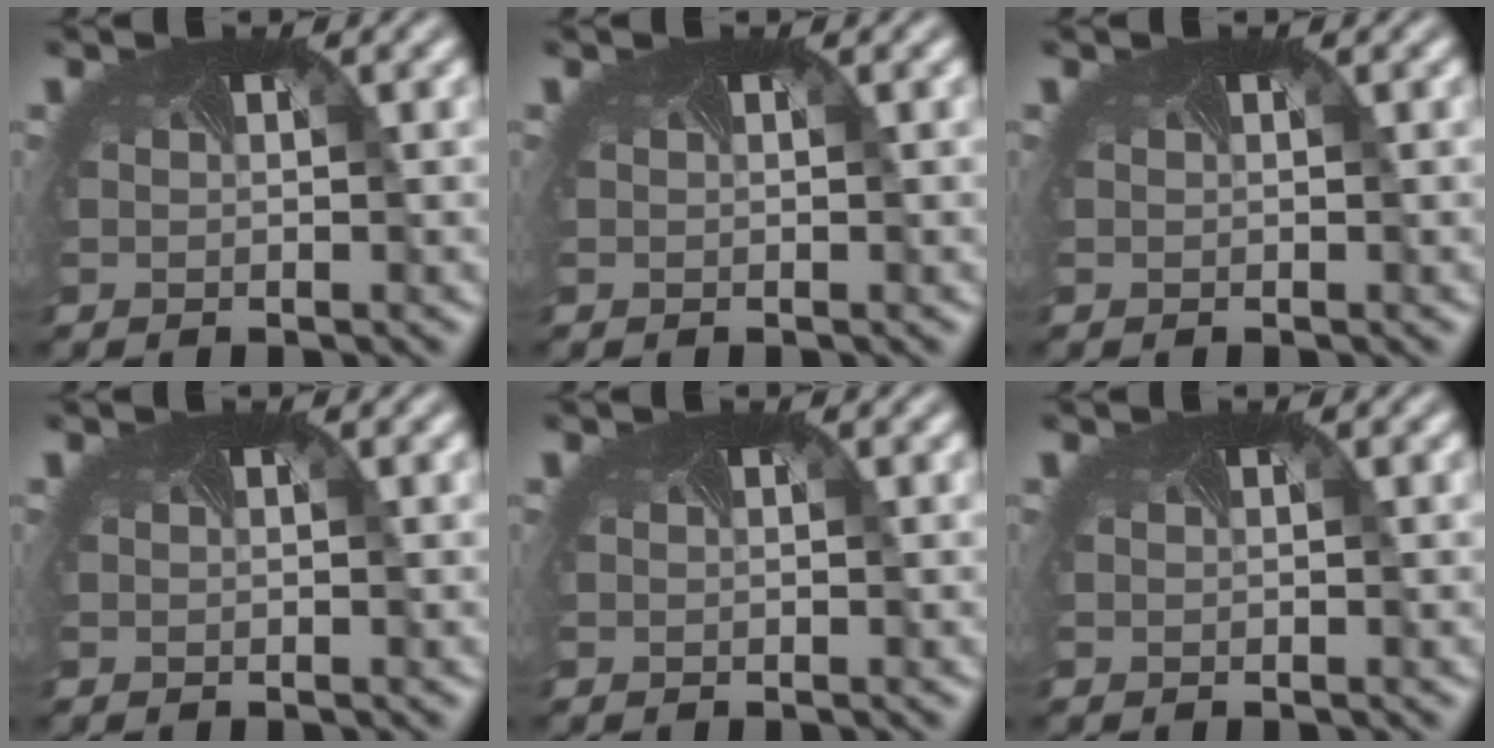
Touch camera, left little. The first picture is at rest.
{"total": 0.0}
{"total": 0.0}
{"total": 0.0}
{"total": 0.0}
{"total": 0.0}